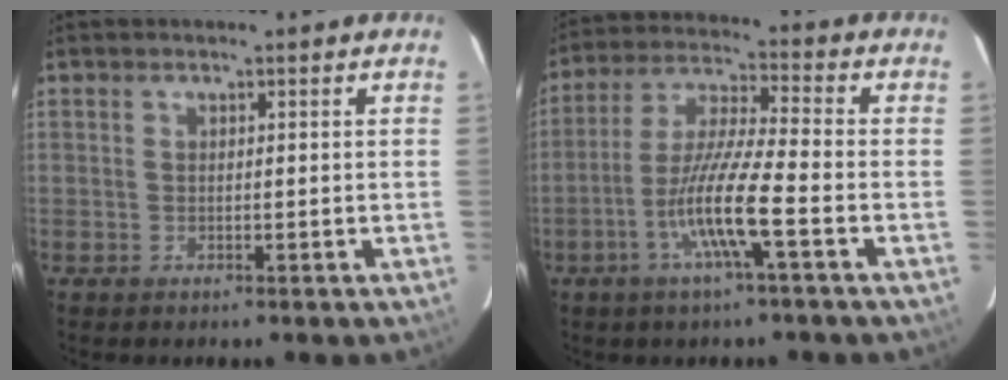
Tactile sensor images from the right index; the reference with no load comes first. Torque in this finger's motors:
{"motor_torque": [1.52, -0.62, 0.91, 0.21]}